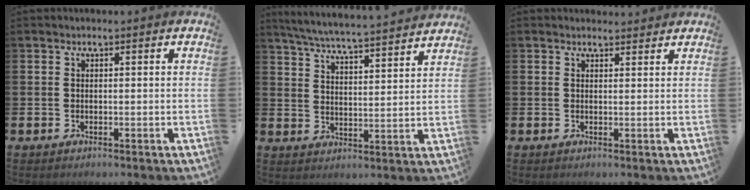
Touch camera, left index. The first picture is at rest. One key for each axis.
{"total": 6.1, "fx": 6.0, "fy": -0.1, "fz": 1.5, "tx": -0.055, "ty": -0.044, "tz": 0.104}
{"total": 1.4, "fx": 1.3, "fy": 0.4, "fz": 0.0, "tx": 0.006, "ty": -0.002, "tz": 0.022}